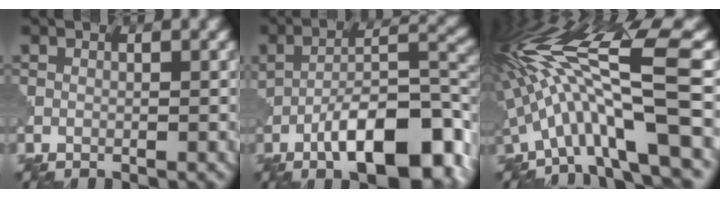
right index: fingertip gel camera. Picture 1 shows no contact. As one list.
[{"total": 11.5, "force": [-5.6, 4.2, 9.2], "torque": [-0.137, 0.009, -0.086]}, {"total": 12.3, "force": [-1.0, 2.4, 12.0], "torque": [-0.216, 0.027, -0.005]}]